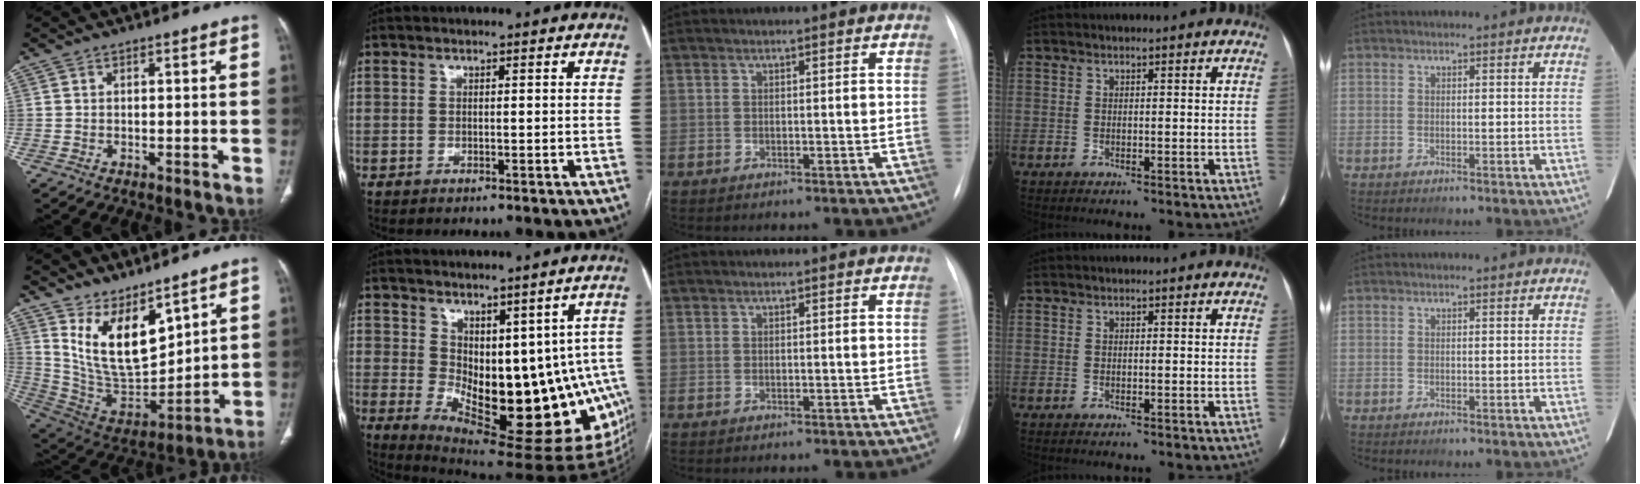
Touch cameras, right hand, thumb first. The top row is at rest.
{"thumb": {"total": 15.4, "force": [8.9, 6.9, 10.5], "torque": [-0.156, -0.065, 0.200]}, "index": {"total": 18.2, "force": [-2.1, 8.6, 15.9], "torque": [-0.168, -0.002, -0.004]}}